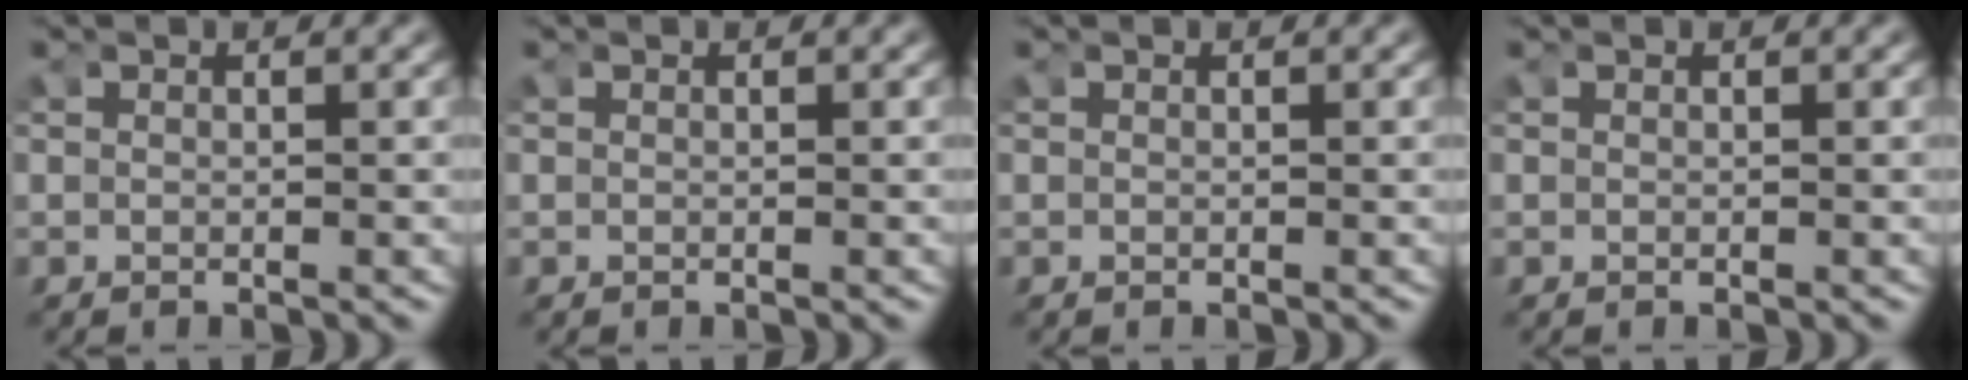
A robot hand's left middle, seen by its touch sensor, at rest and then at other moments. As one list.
[{"total": 0.0}, {"total": 0.0}, {"total": 0.0}]